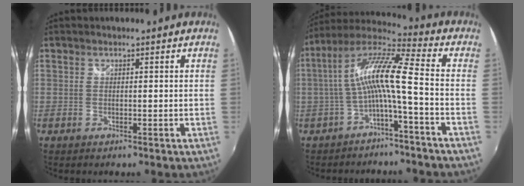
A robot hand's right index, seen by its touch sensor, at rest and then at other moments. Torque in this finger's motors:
{"motor_torque": [1.19, -0.65, 0.85, 0.21]}